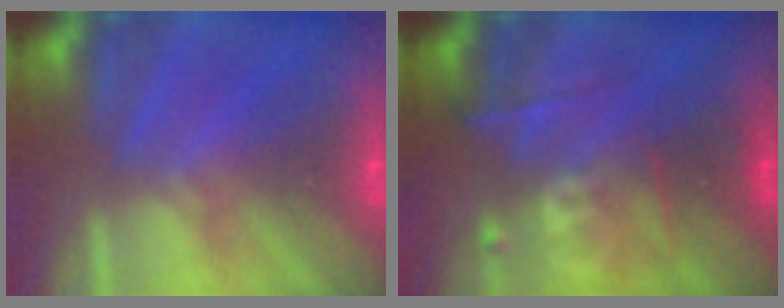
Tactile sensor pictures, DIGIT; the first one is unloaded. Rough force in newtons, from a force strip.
{"total": 2.3}